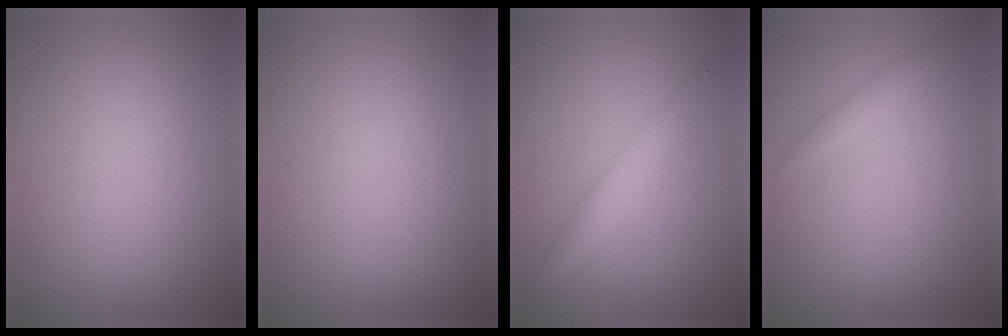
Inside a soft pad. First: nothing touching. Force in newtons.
{"total": 0.0}
{"total": 2.4, "press": 2.4, "slide": 0.1}
{"total": 0.8, "press": 0.8, "slide": 0.0}